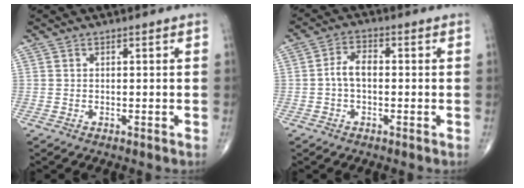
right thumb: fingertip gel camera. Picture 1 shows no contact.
{"total": 4.4, "force": [-0.5, 2.6, 3.5], "torque": [-0.060, 0.018, -0.015]}